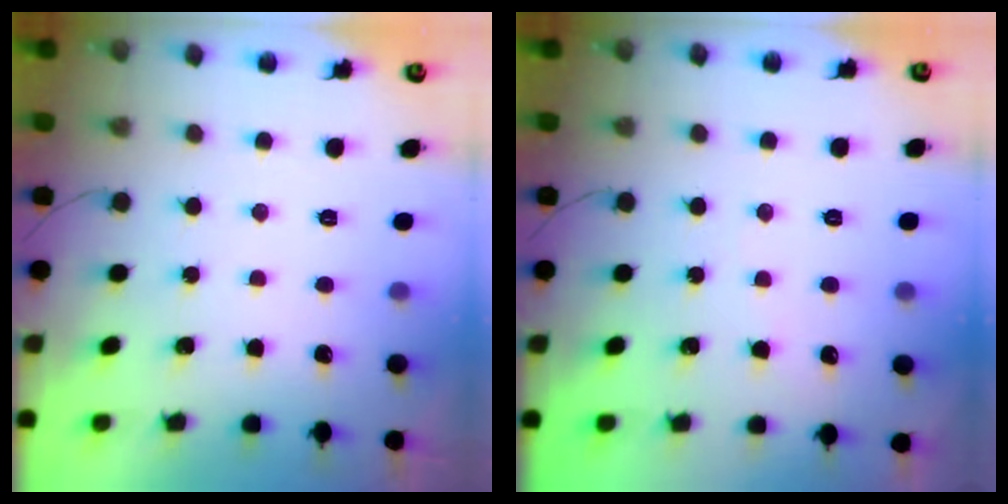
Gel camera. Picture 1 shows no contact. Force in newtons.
{"total": 1.9, "press": 1.8, "slide": 0.2}